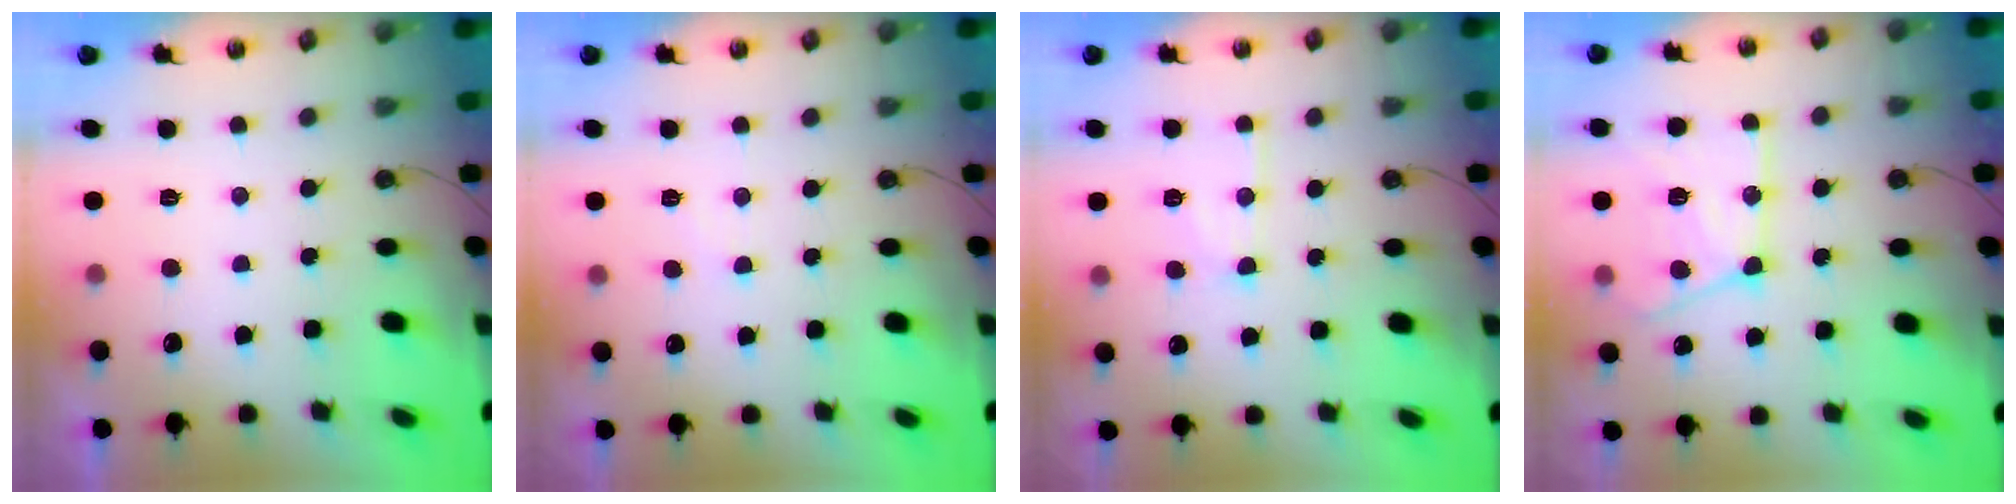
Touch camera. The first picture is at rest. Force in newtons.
{"total": 4.3, "press": 4.2, "slide": 0.6}
{"total": 10.7, "press": 10.6, "slide": 0.9}
{"total": 18.4, "press": 18.4, "slide": 1.3}